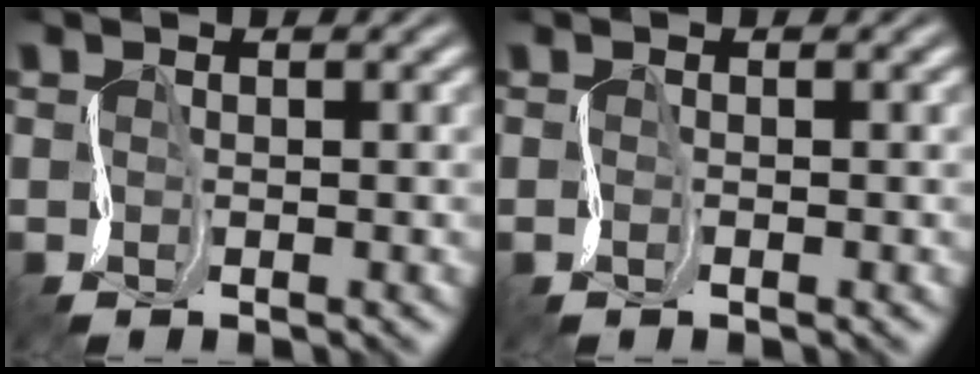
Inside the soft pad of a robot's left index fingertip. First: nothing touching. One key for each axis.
{"total": 0.0}